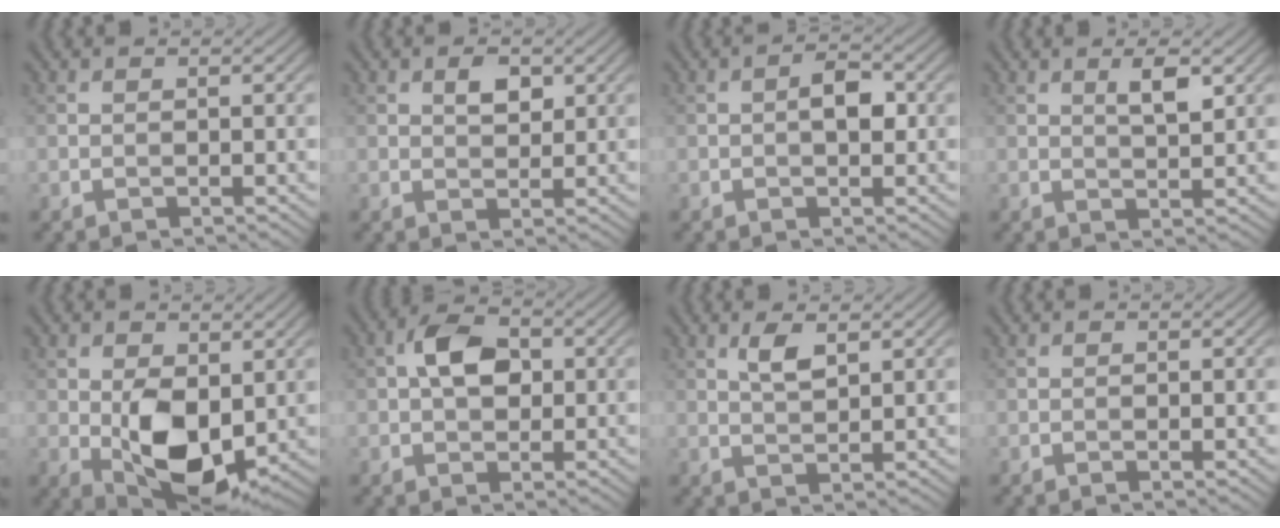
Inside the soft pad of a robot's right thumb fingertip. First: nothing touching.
{"total": 2.7, "force": [1.1, 1.5, 1.8], "torque": [-0.031, -0.001, 0.020]}
{"total": 3.0, "force": [0.1, 1.5, 2.6], "torque": [-0.039, 0.004, -0.004]}
{"total": 3.2, "force": [1.5, 0.9, 2.7], "torque": [-0.050, -0.003, 0.028]}
{"total": 9.2, "force": [-0.5, 5.4, 7.4], "torque": [-0.141, -0.013, -0.004]}
{"total": 5.1, "force": [0.7, 3.3, 3.8], "torque": [-0.071, 0.010, 0.004]}
{"total": 3.0, "force": [1.6, 1.0, 2.3], "torque": [-0.052, 0.000, 0.033]}
{"total": 0.0}